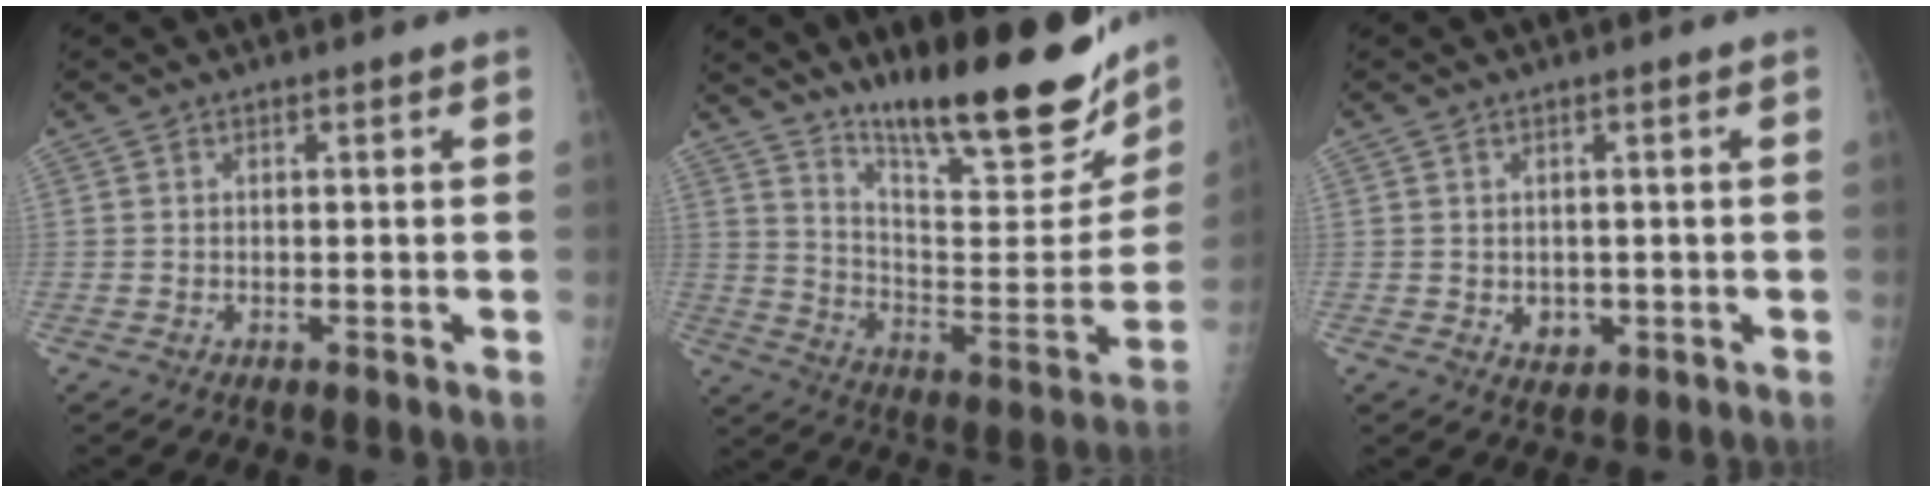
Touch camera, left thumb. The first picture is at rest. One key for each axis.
{"total": 26.6, "fx": 18.8, "fy": 5.7, "fz": 17.9, "tx": -0.239, "ty": -0.098, "tz": 0.292}
{"total": 2.5, "fx": -0.1, "fy": 2.0, "fz": 1.5, "tx": -0.011, "ty": -0.003, "tz": 0.008}